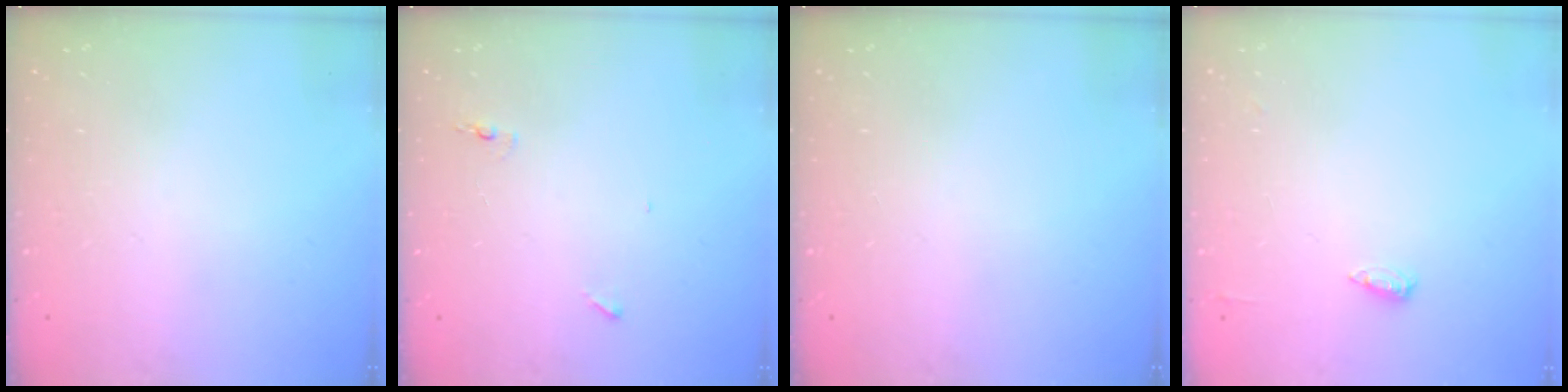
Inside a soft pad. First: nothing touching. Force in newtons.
{"total": 4.7, "press": 4.5, "slide": 1.4}
{"total": 0.0}
{"total": 4.5, "press": 4.4, "slide": 1.0}